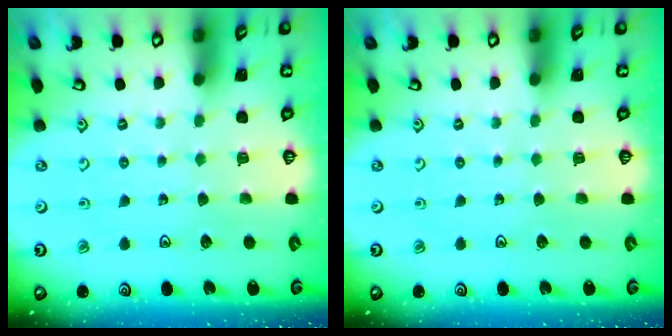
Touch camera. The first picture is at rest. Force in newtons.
{"total": 0.0}